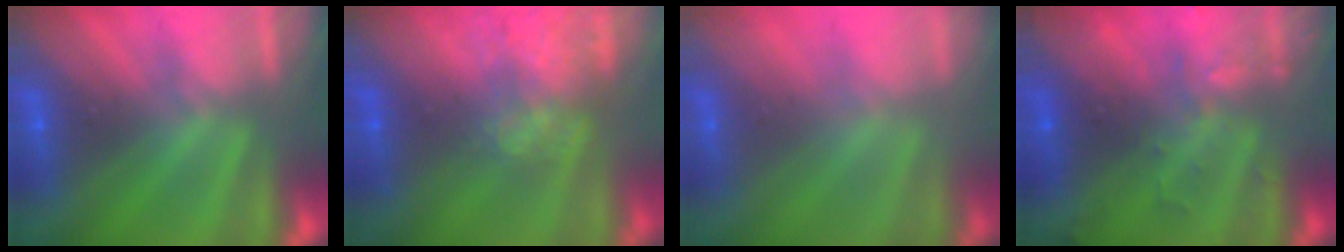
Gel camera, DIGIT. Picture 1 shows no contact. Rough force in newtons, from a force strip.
{"total": 7.2}
{"total": 1.6}
{"total": 3.0}